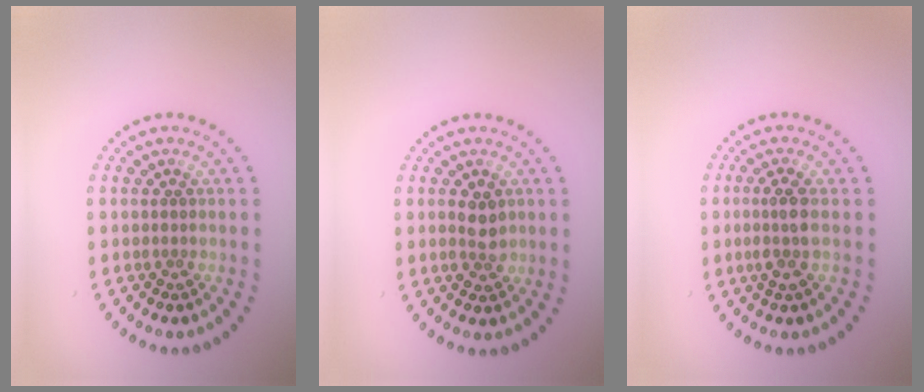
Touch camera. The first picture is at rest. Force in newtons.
{"total": 2.0, "press": 2.0, "slide": 0.4}
{"total": 2.1, "press": 1.8, "slide": 1.1}